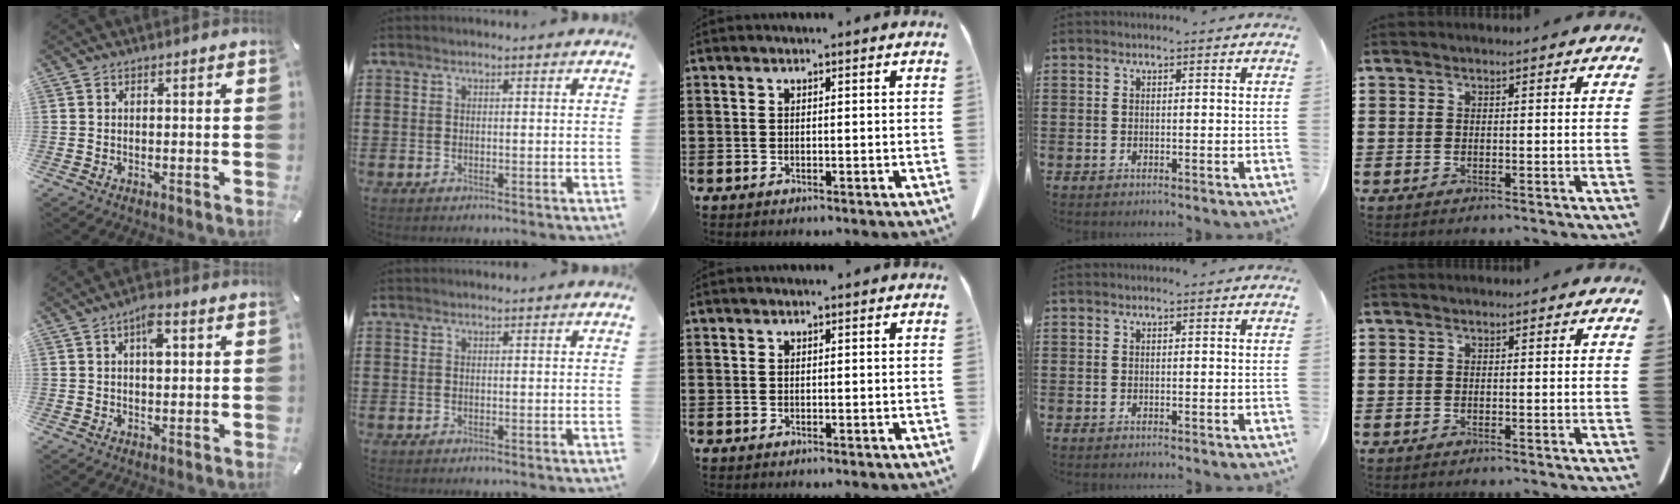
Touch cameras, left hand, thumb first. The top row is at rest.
{"thumb": {"total": 4.7, "force": [1.3, 2.0, 4.0], "torque": [-0.061, -0.001, 0.015]}}